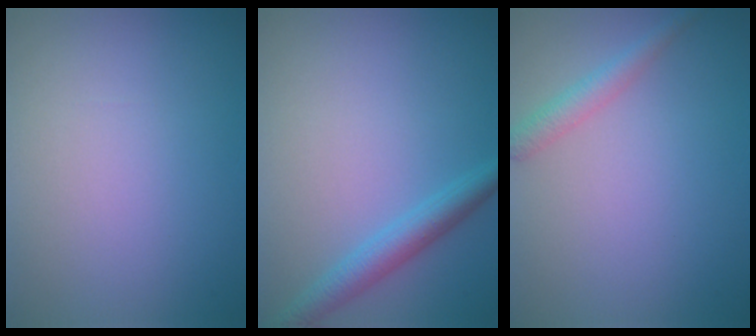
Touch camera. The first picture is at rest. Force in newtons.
{"total": 2.8, "press": 2.8, "slide": 0.1}
{"total": 1.9, "press": 1.9, "slide": 0.1}